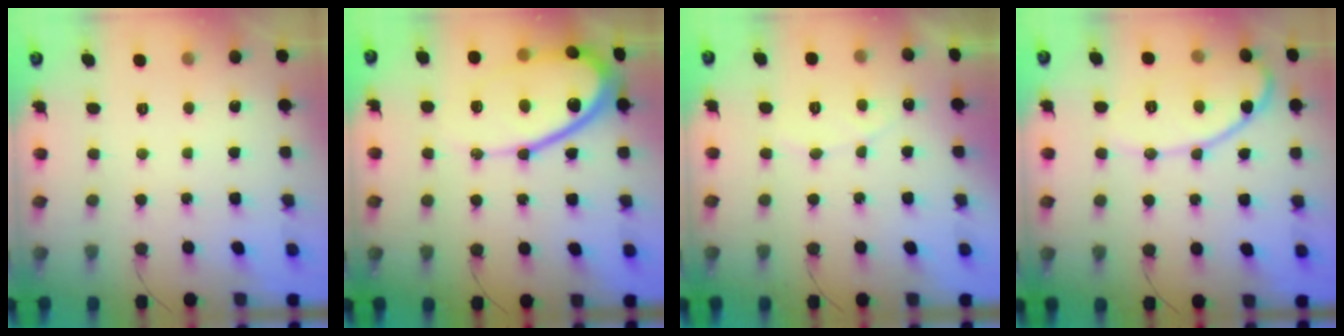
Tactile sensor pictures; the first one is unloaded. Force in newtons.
{"total": 17.2, "press": 17.1, "slide": 1.7}
{"total": 6.7, "press": 6.7, "slide": 0.2}
{"total": 11.9, "press": 11.8, "slide": 0.5}